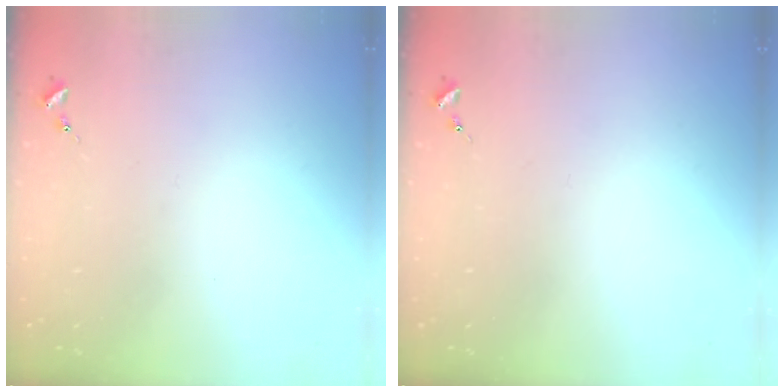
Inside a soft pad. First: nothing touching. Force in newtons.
{"total": 0.0}